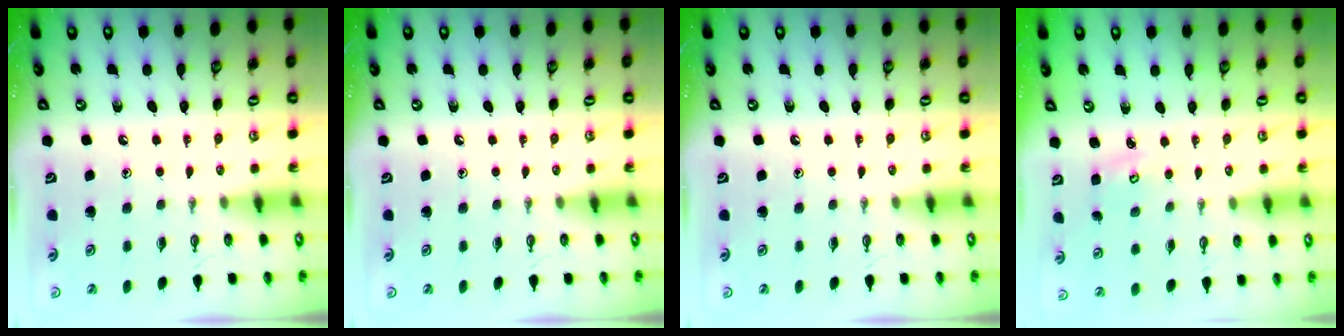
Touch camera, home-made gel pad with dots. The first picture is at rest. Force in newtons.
{"total": 0.0}
{"total": 0.0}
{"total": 2.8, "press": 2.8, "slide": 0.3}